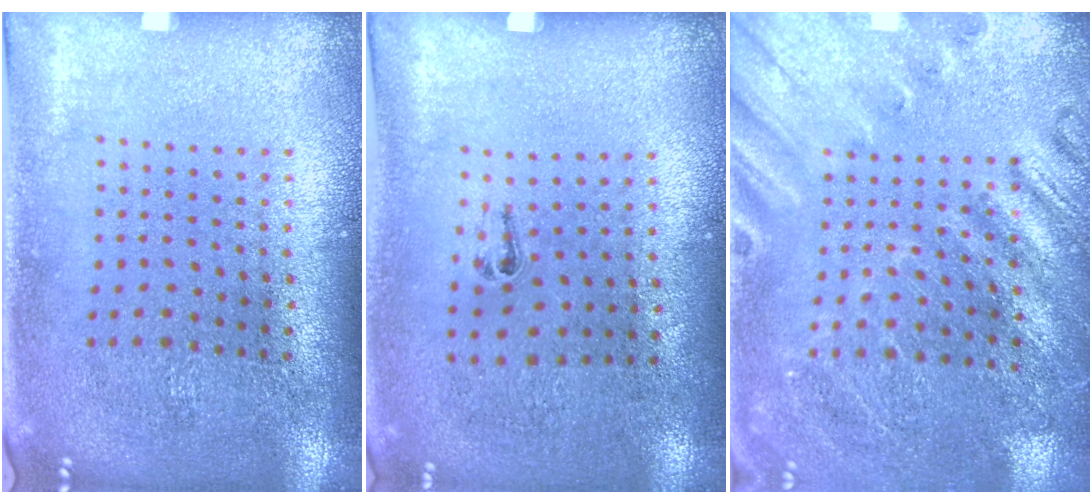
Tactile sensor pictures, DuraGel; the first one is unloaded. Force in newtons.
{"total": 0.5, "press": 0.3, "slide": 0.5}
{"total": 2.3, "press": 2.2, "slide": 0.6}